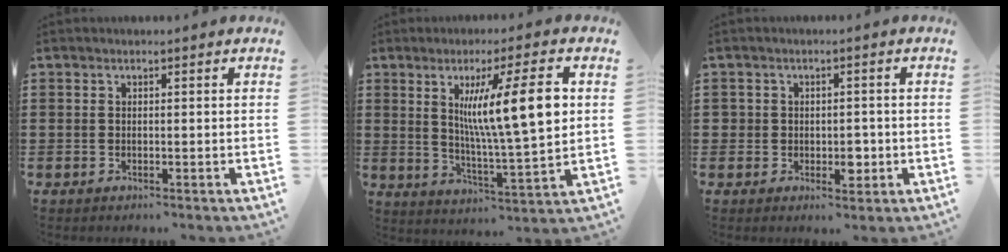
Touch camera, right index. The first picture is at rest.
{"total": 12.7, "force": [3.3, 1.8, 12.1], "torque": [-0.204, 0.001, 0.045]}
{"total": 3.0, "force": [-0.6, 2.3, 1.9], "torque": [-0.041, 0.004, -0.012]}